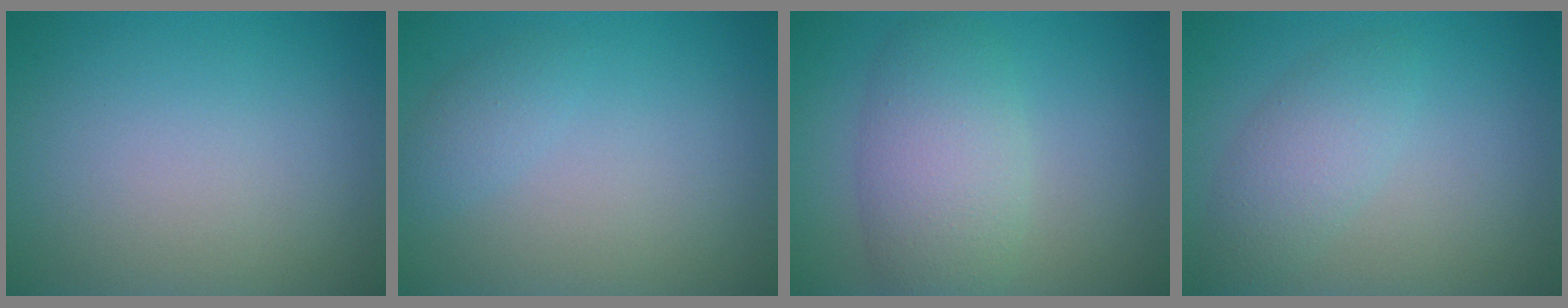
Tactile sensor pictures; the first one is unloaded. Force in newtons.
{"total": 1.3, "press": 1.3, "slide": 0.1}
{"total": 5.2, "press": 5.2, "slide": 0.1}
{"total": 2.9, "press": 2.9, "slide": 0.2}